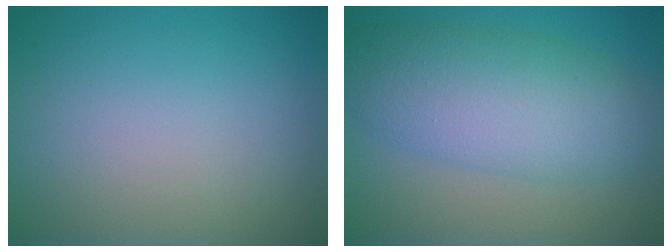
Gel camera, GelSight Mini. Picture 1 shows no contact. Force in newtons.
{"total": 7.3, "press": 7.3, "slide": 0.1}